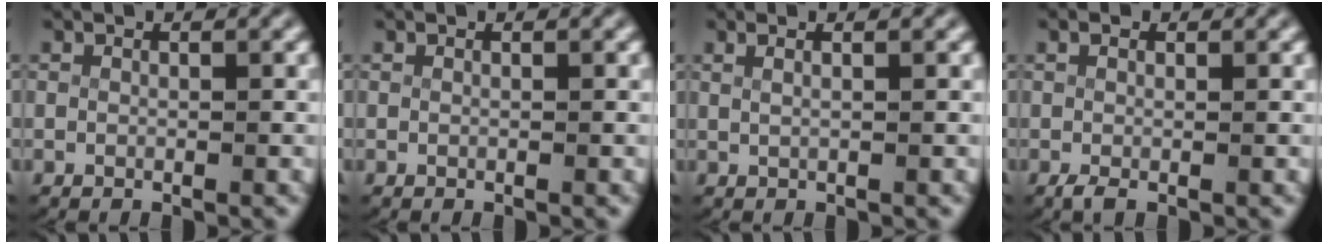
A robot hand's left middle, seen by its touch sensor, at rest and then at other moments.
{"total": 0.0}
{"total": 1.0, "force": [0.5, -0.3, 0.8], "torque": [-0.015, 0.001, 0.013]}
{"total": 0.9, "force": [-0.5, 0.3, 0.7], "torque": [-0.022, -0.012, -0.001]}